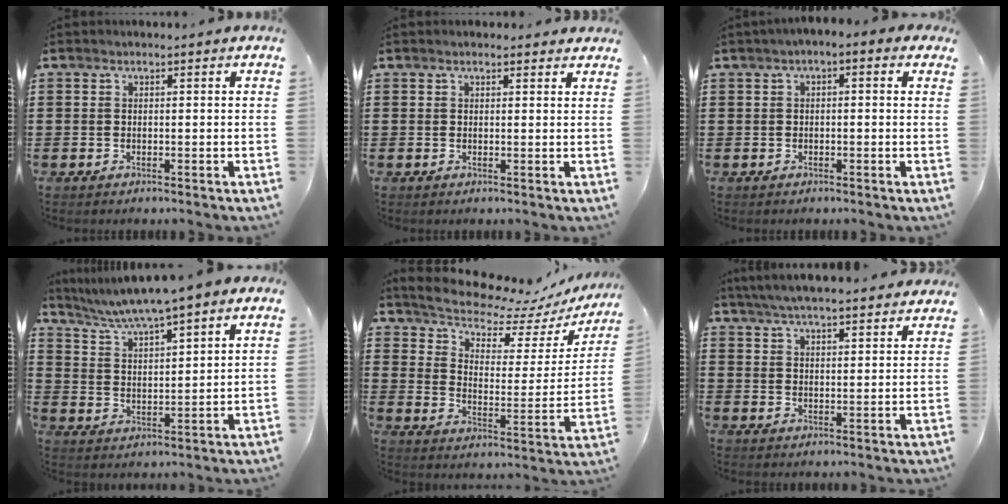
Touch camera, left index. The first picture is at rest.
{"total": 1.0, "force": [0.9, 0.3, 0.3], "torque": [-0.007, 0.002, 0.018]}
{"total": 1.4, "force": [-0.5, 0.5, 1.2], "torque": [-0.023, 0.002, -0.013]}
{"total": 5.4, "force": [4.8, -0.4, 2.6], "torque": [-0.070, -0.026, 0.078]}
{"total": 8.0, "force": [7.5, 1.9, 2.1], "torque": [-0.065, -0.062, 0.127]}
{"total": 5.4, "force": [5.2, -0.1, 1.5], "torque": [-0.046, -0.019, 0.094]}